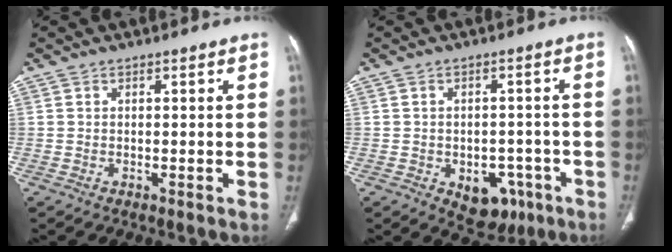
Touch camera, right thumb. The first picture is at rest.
{"total": 8.4, "force": [-3.6, 5.8, 4.9], "torque": [-0.033, 0.022, -0.035]}